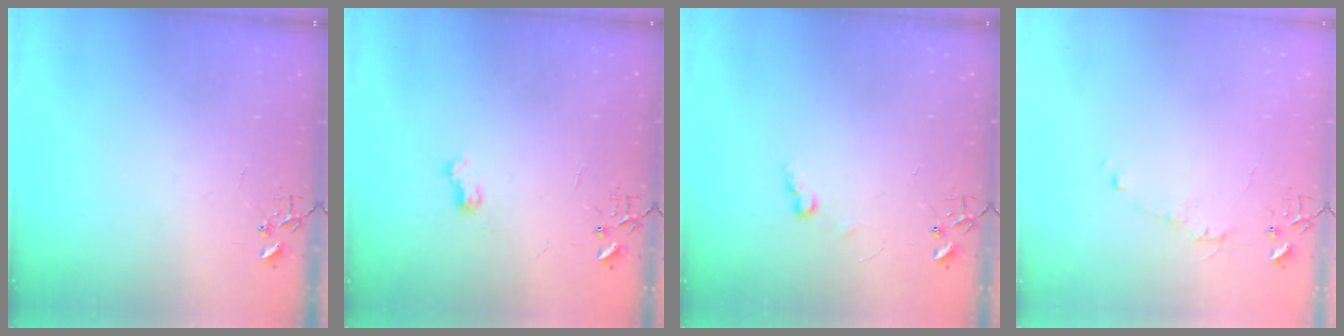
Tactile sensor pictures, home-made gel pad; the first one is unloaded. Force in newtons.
{"total": 6.0, "press": 6.0, "slide": 0.7}
{"total": 6.0, "press": 5.9, "slide": 0.7}
{"total": 5.0, "press": 5.0, "slide": 0.6}